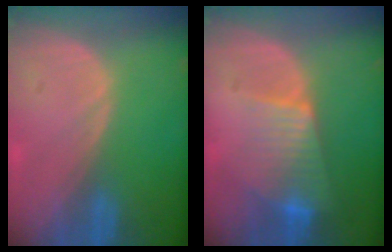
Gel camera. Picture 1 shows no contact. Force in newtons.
{"total": 7.5, "press": 6.5, "slide": 3.7}